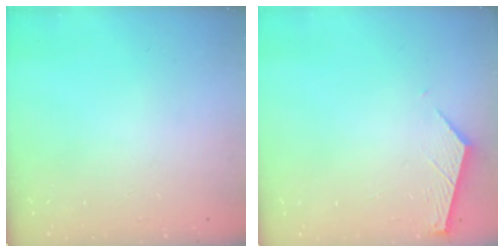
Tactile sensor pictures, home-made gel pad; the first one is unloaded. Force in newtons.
{"total": 2.4, "press": 2.4, "slide": 0.3}